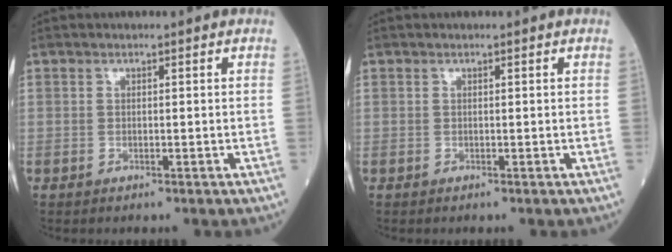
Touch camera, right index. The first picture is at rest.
{"total": 0.0}